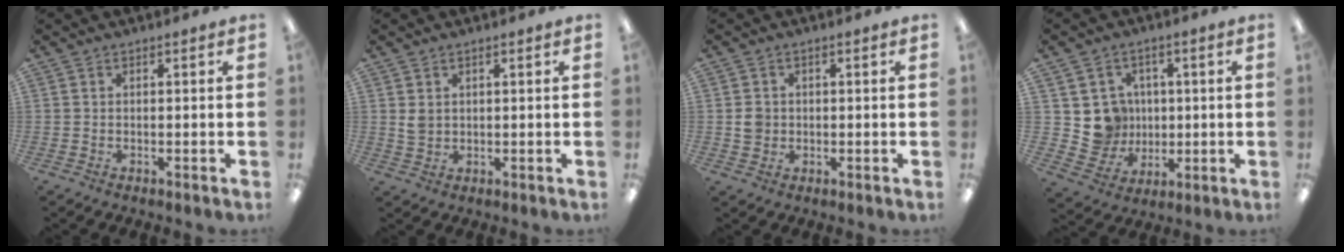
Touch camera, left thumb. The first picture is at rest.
{"total": 2.5, "force": [1.0, 1.9, 1.3], "torque": [-0.029, 0.002, 0.018]}
{"total": 2.9, "force": [0.0, 2.7, 1.1], "torque": [-0.013, 0.001, -0.002]}
{"total": 8.3, "force": [1.5, 8.1, 1.3], "torque": [-0.024, -0.004, 0.039]}